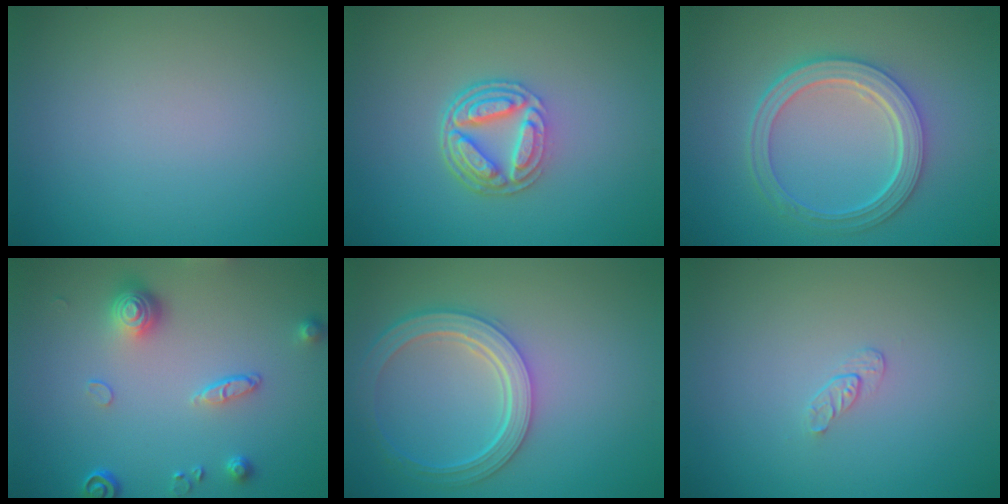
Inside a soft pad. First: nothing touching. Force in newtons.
{"total": 4.8, "press": 3.4, "slide": 3.4}
{"total": 5.1, "press": 3.9, "slide": 3.3}
{"total": 3.9, "press": 3.1, "slide": 2.4}
{"total": 4.9, "press": 3.8, "slide": 3.0}
{"total": 0.8, "press": 0.5, "slide": 0.7}